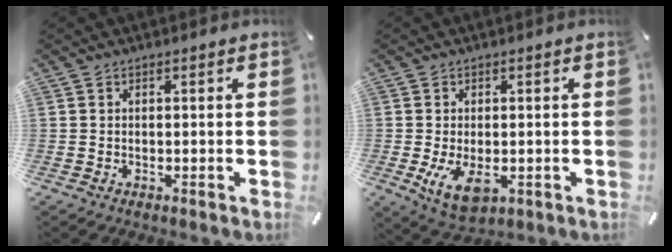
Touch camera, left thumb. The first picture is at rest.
{"total": 6.7, "force": [-1.2, 4.1, 5.2], "torque": [-0.103, -0.009, -0.023]}